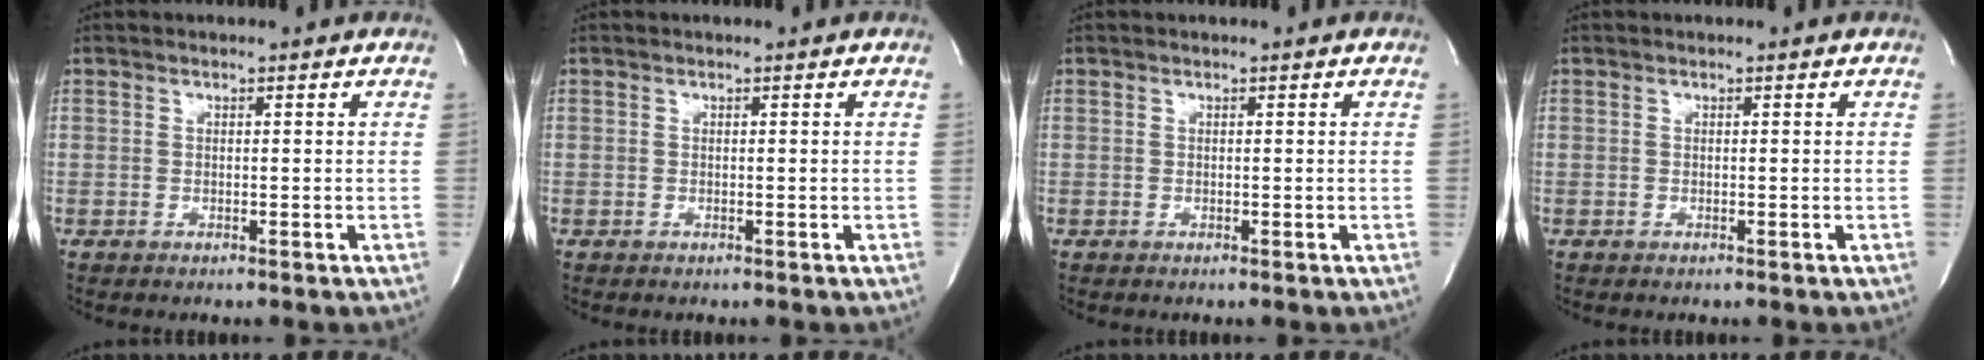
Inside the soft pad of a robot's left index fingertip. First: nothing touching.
{"total": 0.0}
{"total": 0.0}
{"total": 0.0}